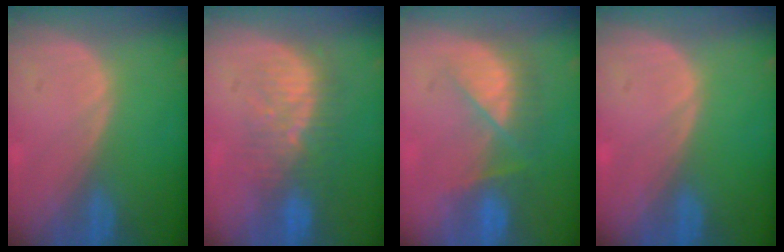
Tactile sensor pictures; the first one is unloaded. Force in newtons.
{"total": 8.4, "press": 7.8, "slide": 3.0}
{"total": 7.8, "press": 7.1, "slide": 3.1}
{"total": 0.0}